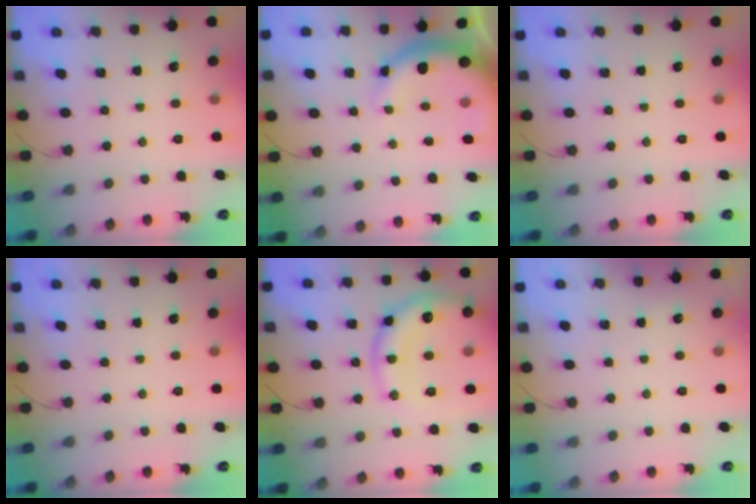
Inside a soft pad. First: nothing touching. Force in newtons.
{"total": 10.2, "press": 10.0, "slide": 2.1}
{"total": 0.0}
{"total": 0.0}
{"total": 17.2, "press": 17.1, "slide": 2.0}
{"total": 2.9, "press": 2.9, "slide": 0.1}